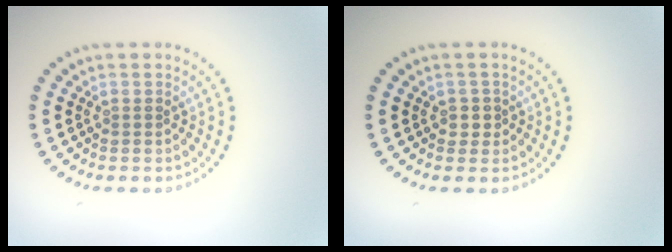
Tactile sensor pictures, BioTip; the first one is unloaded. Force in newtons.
{"total": 1.1, "press": 1.0, "slide": 0.5}